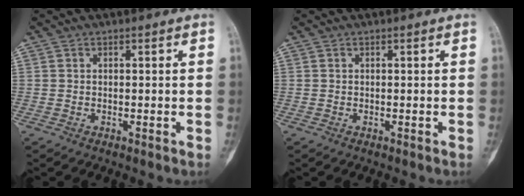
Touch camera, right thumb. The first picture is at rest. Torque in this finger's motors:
{"motor_torque": [0.01, 0.00, 0.05, -0.04, 0.01]}